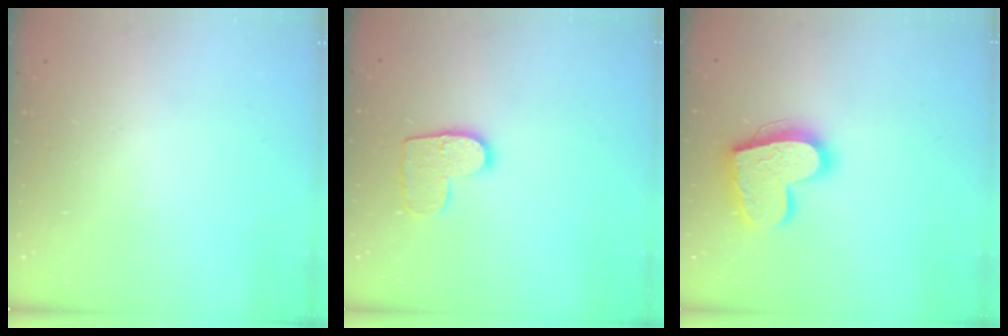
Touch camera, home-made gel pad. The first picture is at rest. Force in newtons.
{"total": 10.0, "press": 10.0, "slide": 0.5}
{"total": 17.6, "press": 17.6, "slide": 1.4}